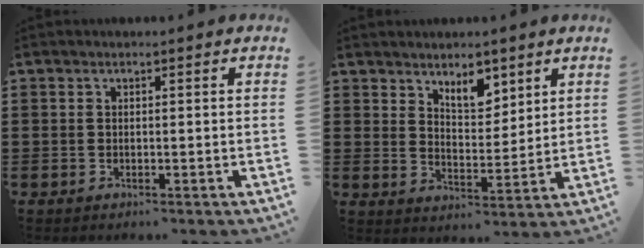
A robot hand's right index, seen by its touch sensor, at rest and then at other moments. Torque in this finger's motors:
{"motor_torque": [0.03, -0.01, 0.13, 0.04]}